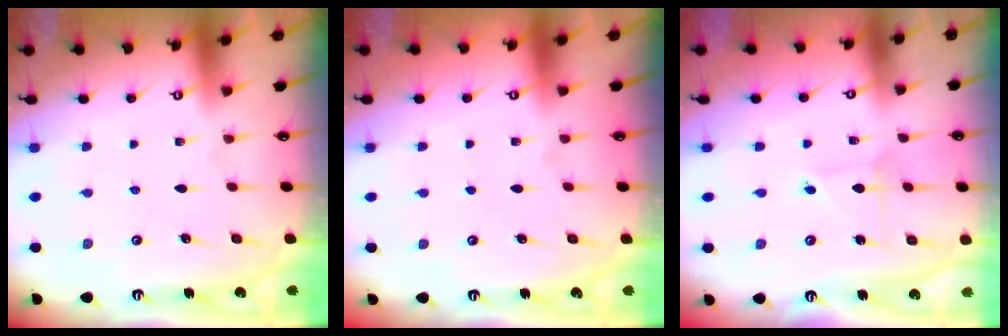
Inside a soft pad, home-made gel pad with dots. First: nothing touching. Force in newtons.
{"total": 0.0}
{"total": 4.3, "press": 4.3, "slide": 0.4}